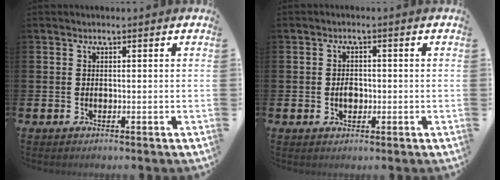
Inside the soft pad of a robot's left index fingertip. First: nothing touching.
{"total": 2.1, "force": [-0.2, 1.5, 1.4], "torque": [-0.010, -0.001, -0.010]}